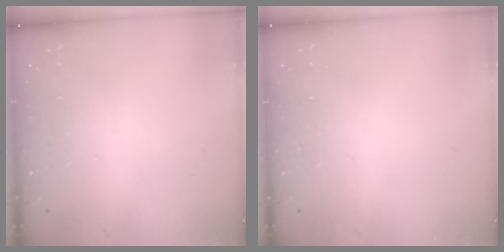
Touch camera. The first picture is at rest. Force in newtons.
{"total": 0.0}